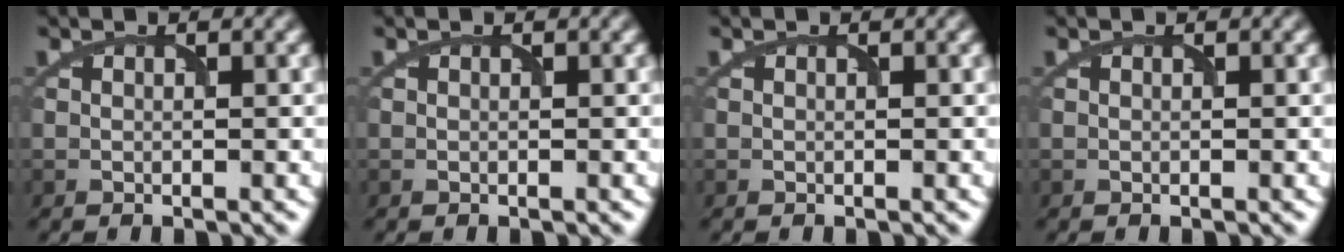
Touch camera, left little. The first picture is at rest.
{"total": 0.0}
{"total": 0.0}
{"total": 0.0}